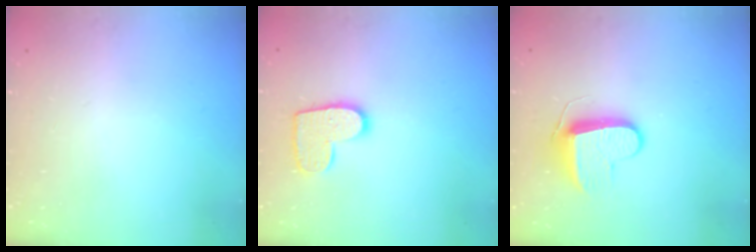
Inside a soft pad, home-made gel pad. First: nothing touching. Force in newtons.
{"total": 10.8, "press": 10.8, "slide": 0.5}
{"total": 9.1, "press": 9.1, "slide": 0.3}